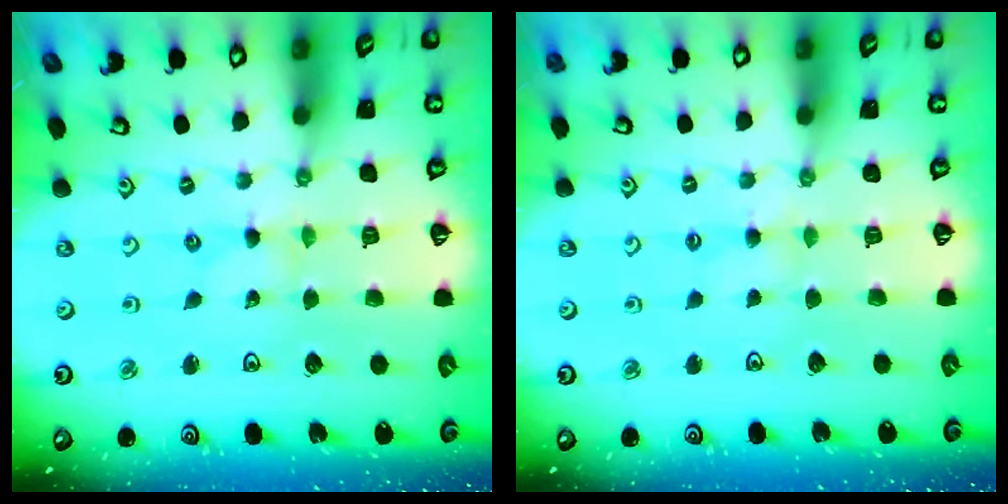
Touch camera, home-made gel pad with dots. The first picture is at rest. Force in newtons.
{"total": 1.9, "press": 1.8, "slide": 0.4}